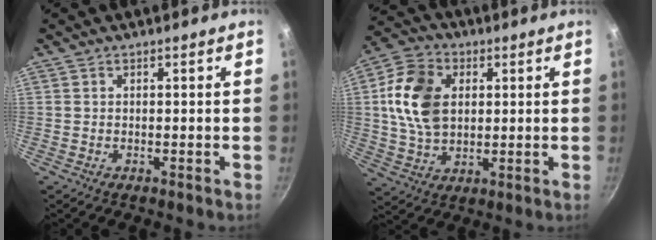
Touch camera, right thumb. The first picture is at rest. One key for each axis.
{"total": 14.1, "fx": 2.4, "fy": 9.9, "fz": 9.7, "tx": -0.163, "ty": 0.000, "tz": 0.041}